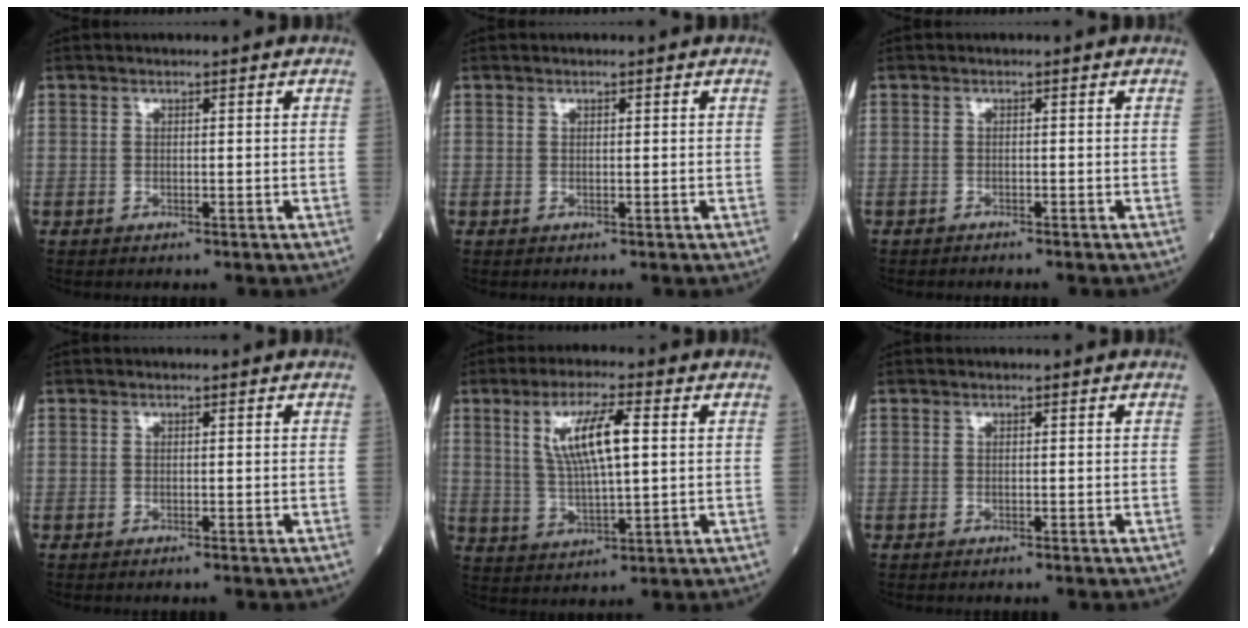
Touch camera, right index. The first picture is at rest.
{"total": 0.0}
{"total": 1.0, "force": [-0.9, -0.1, 0.3], "torque": [-0.009, -0.002, -0.014]}
{"total": 1.0, "force": [-0.9, -0.1, 0.5], "torque": [-0.008, -0.001, -0.010]}
{"total": 9.5, "force": [2.5, 1.7, 9.0], "torque": [-0.176, 0.006, 0.052]}
{"total": 0.7, "force": [-0.6, -0.1, 0.4], "torque": [-0.002, -0.001, -0.008]}